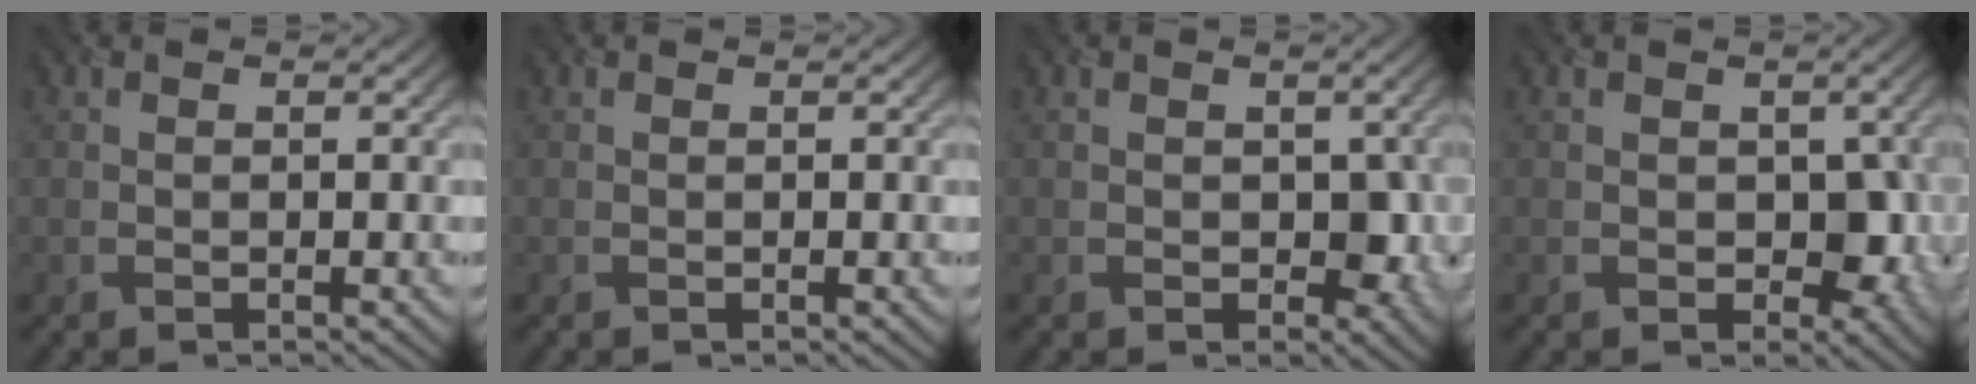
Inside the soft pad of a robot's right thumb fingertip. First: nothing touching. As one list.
[{"total": 0.0}, {"total": 3.3, "force": [-0.4, 2.5, 2.1], "torque": [-0.030, -0.011, -0.004]}, {"total": 4.6, "force": [-0.6, 3.4, 3.0], "torque": [-0.044, -0.013, -0.008]}]